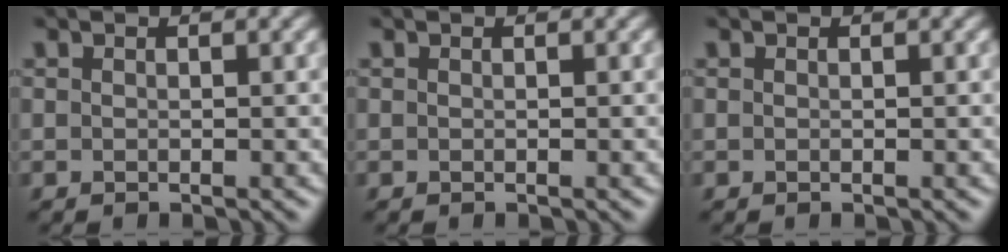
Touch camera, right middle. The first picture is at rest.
{"total": 0.0}
{"total": 0.0}